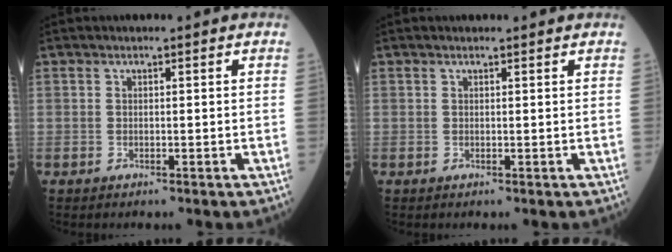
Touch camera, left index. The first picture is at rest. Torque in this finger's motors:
{"motor_torque": [-0.04, -0.23, -0.06, 0.00]}